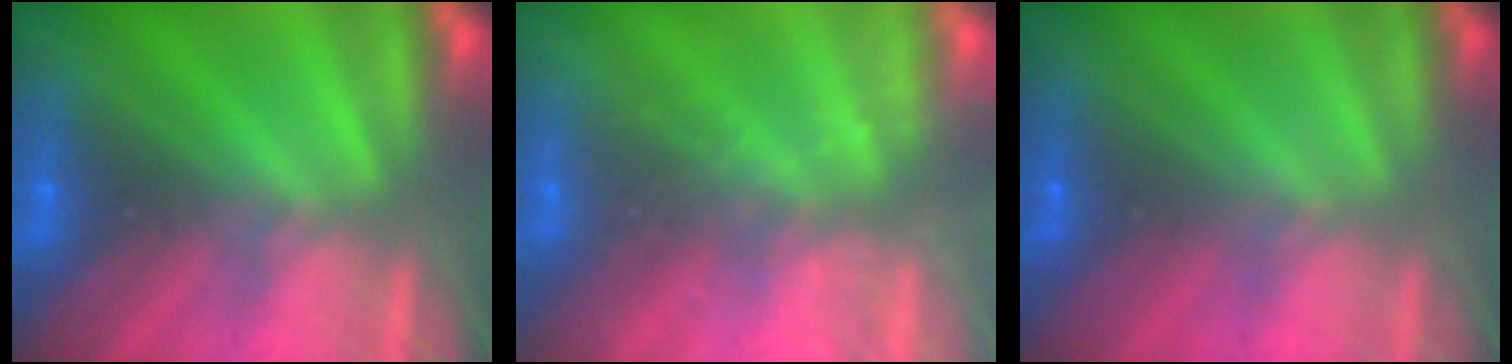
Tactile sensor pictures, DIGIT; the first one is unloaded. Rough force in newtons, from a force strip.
{"total": 2.1}
{"total": 2.0}